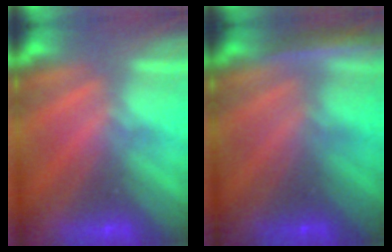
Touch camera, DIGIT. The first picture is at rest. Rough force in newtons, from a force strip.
{"total": 2.0}